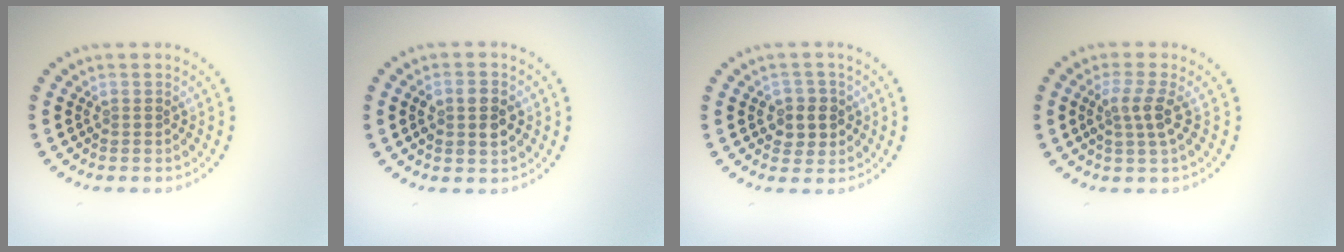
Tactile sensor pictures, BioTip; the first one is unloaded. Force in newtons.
{"total": 2.7, "press": 2.7, "slide": 0.3}
{"total": 2.8, "press": 2.6, "slide": 0.9}
{"total": 2.5, "press": 2.2, "slide": 1.3}